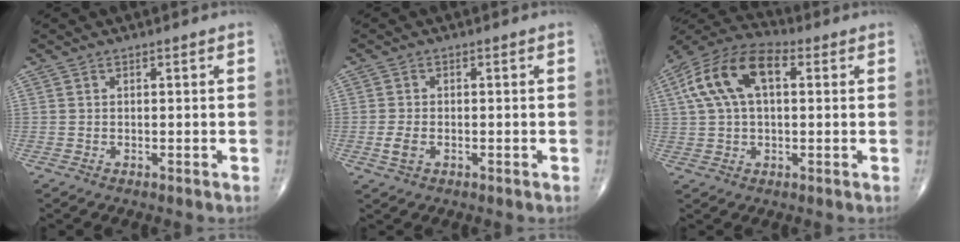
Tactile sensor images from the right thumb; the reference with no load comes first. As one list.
[{"total": 2.8, "force": [-0.8, 1.7, 2.1], "torque": [-0.046, 0.002, -0.016]}, {"total": 14.1, "force": [3.6, 7.6, 11.3], "torque": [-0.220, 0.033, 0.058]}]